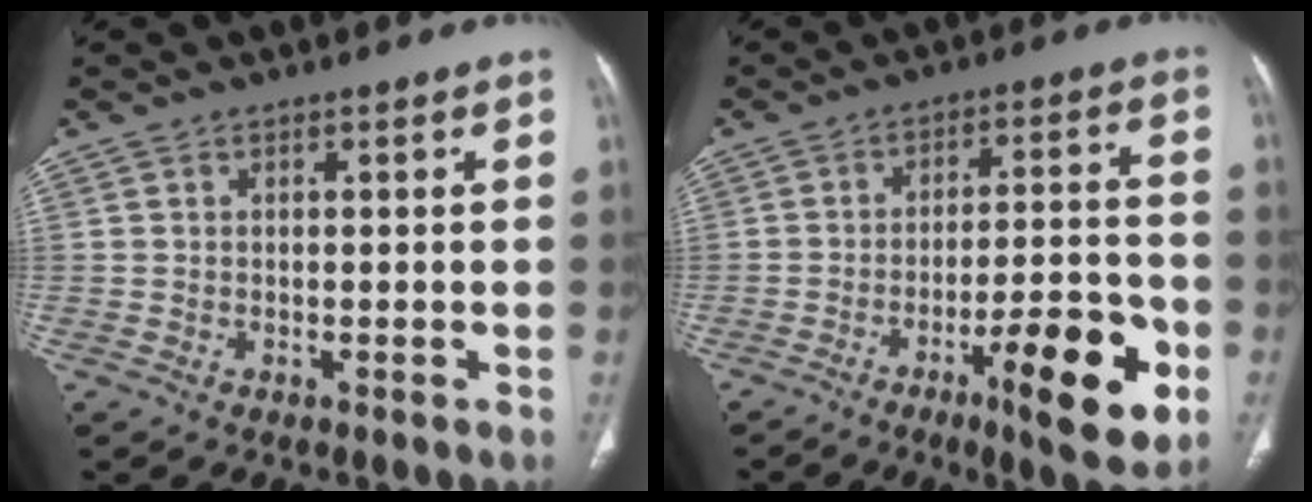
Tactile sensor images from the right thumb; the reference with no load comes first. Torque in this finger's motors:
{"motor_torque": [0.16, 0.42, 1.15, -0.65, 0.08]}